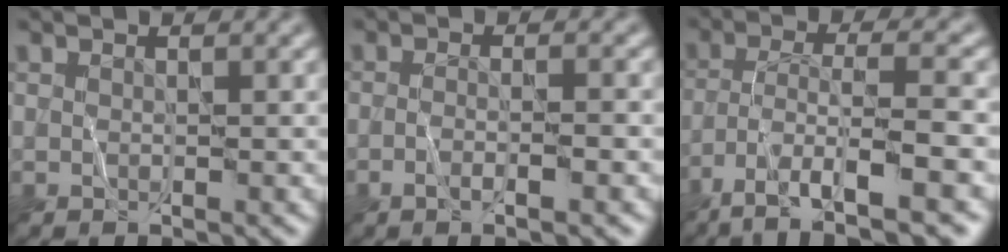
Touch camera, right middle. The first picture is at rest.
{"total": 2.8, "force": [-1.0, 0.9, 2.5], "torque": [-0.018, 0.006, -0.022]}
{"total": 8.5, "force": [-5.2, 2.0, 6.4], "torque": [-0.108, 0.001, -0.089]}